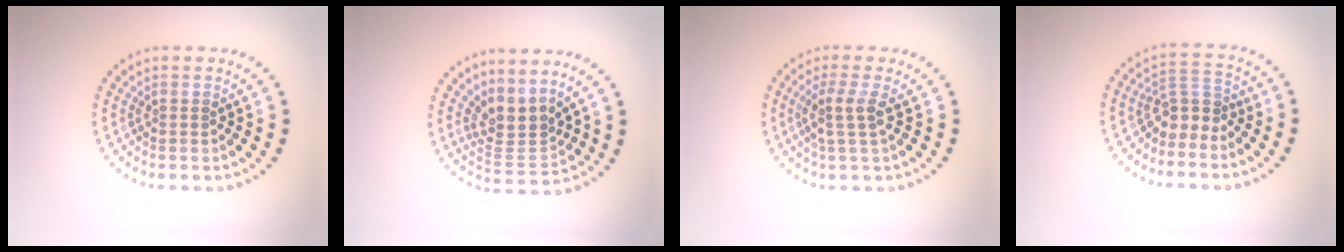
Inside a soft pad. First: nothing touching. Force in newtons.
{"total": 3.4, "press": 2.5, "slide": 2.3}
{"total": 2.5, "press": 2.0, "slide": 1.6}
{"total": 2.8, "press": 2.0, "slide": 2.0}